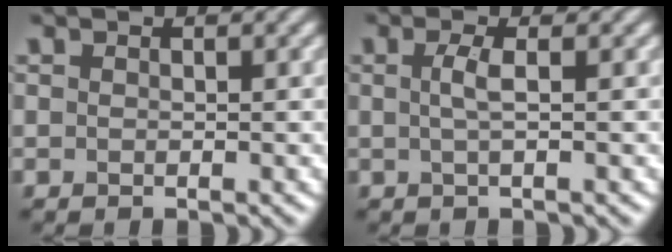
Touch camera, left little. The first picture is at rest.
{"total": 1.6, "force": [0.1, 0.3, 1.6], "torque": [-0.034, 0.003, 0.001]}